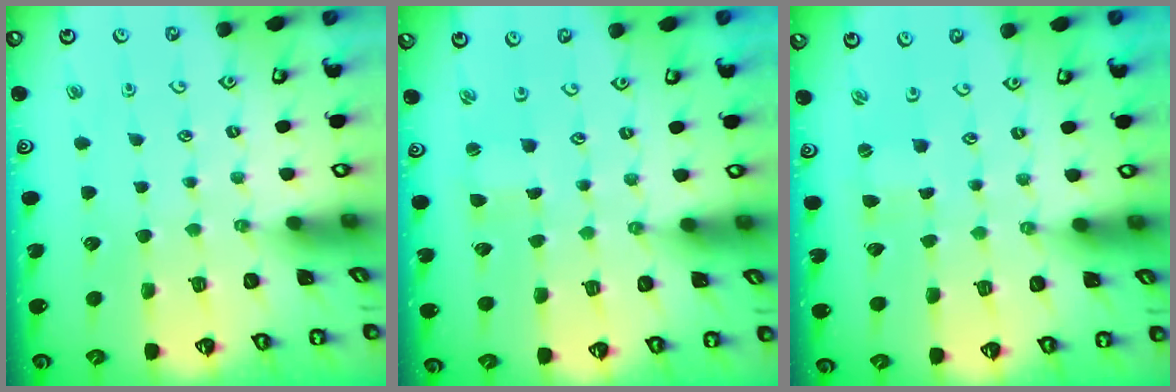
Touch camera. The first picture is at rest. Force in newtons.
{"total": 1.1, "press": 1.1, "slide": 0.0}
{"total": 0.0}